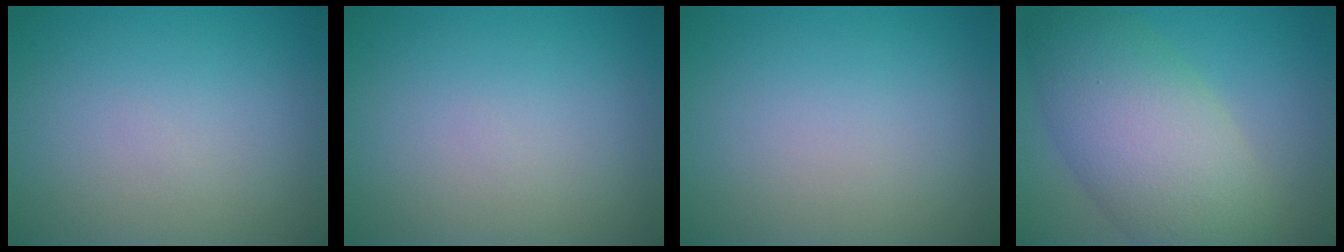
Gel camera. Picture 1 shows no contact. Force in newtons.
{"total": 0.0}
{"total": 0.0}
{"total": 8.9, "press": 8.9, "slide": 0.6}